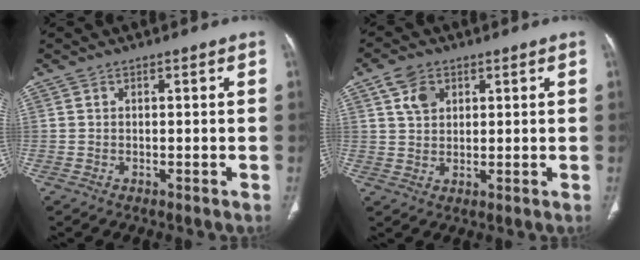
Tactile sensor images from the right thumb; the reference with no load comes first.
{"total": 5.2, "force": [2.4, 3.6, 2.8], "torque": [-0.036, -0.008, 0.047]}